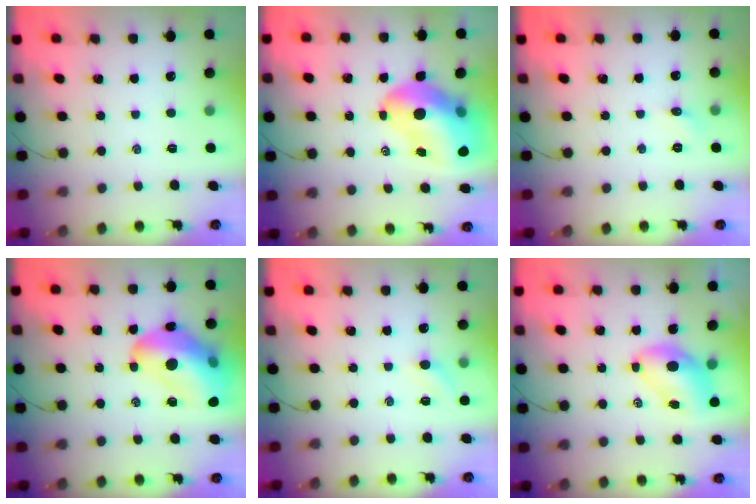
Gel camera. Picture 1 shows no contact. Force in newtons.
{"total": 17.0, "press": 16.4, "slide": 4.6}
{"total": 3.8, "press": 3.6, "slide": 1.3}
{"total": 20.8, "press": 20.2, "slide": 5.0}
{"total": 4.9, "press": 4.8, "slide": 1.2}
{"total": 7.2, "press": 7.1, "slide": 1.3}